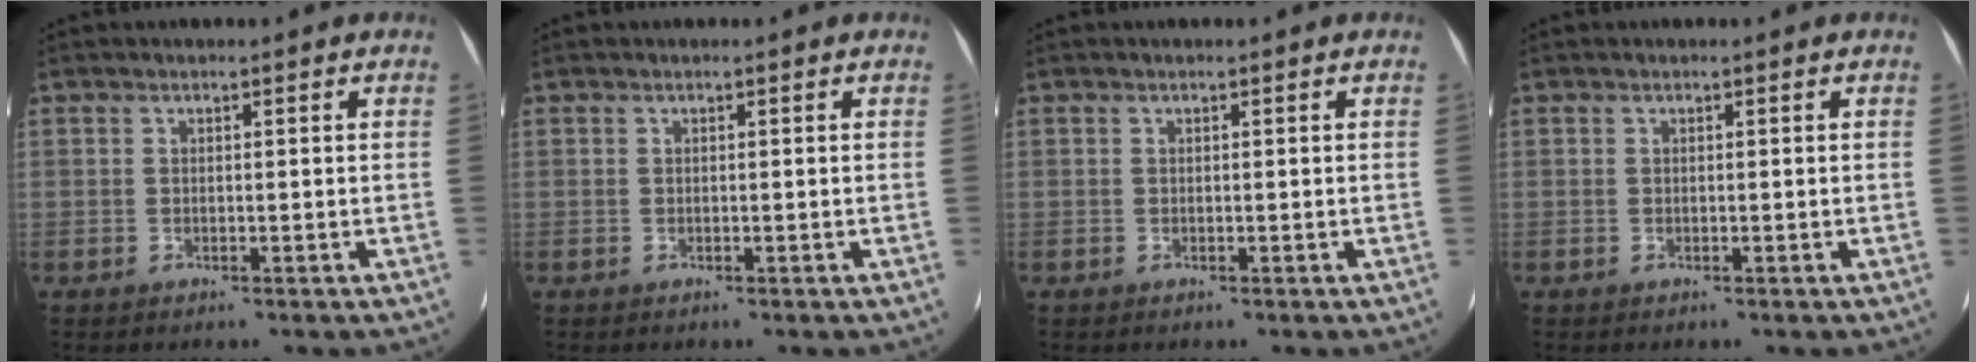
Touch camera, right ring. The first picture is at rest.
{"total": 0.0}
{"total": 0.0}
{"total": 0.0}